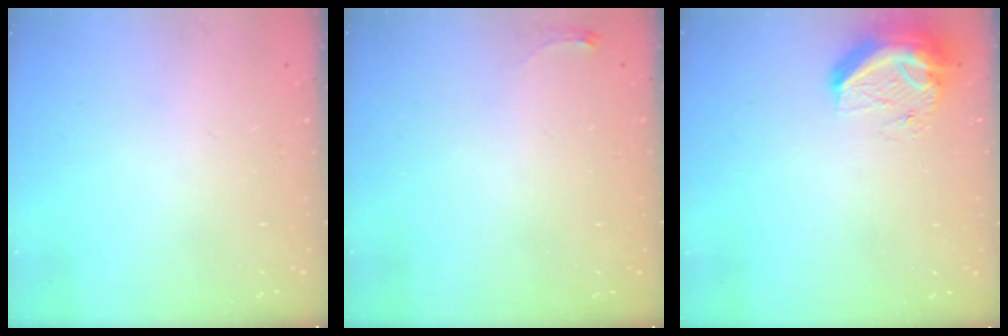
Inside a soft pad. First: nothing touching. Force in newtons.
{"total": 3.3, "press": 3.3, "slide": 0.5}
{"total": 10.5, "press": 10.5, "slide": 0.7}